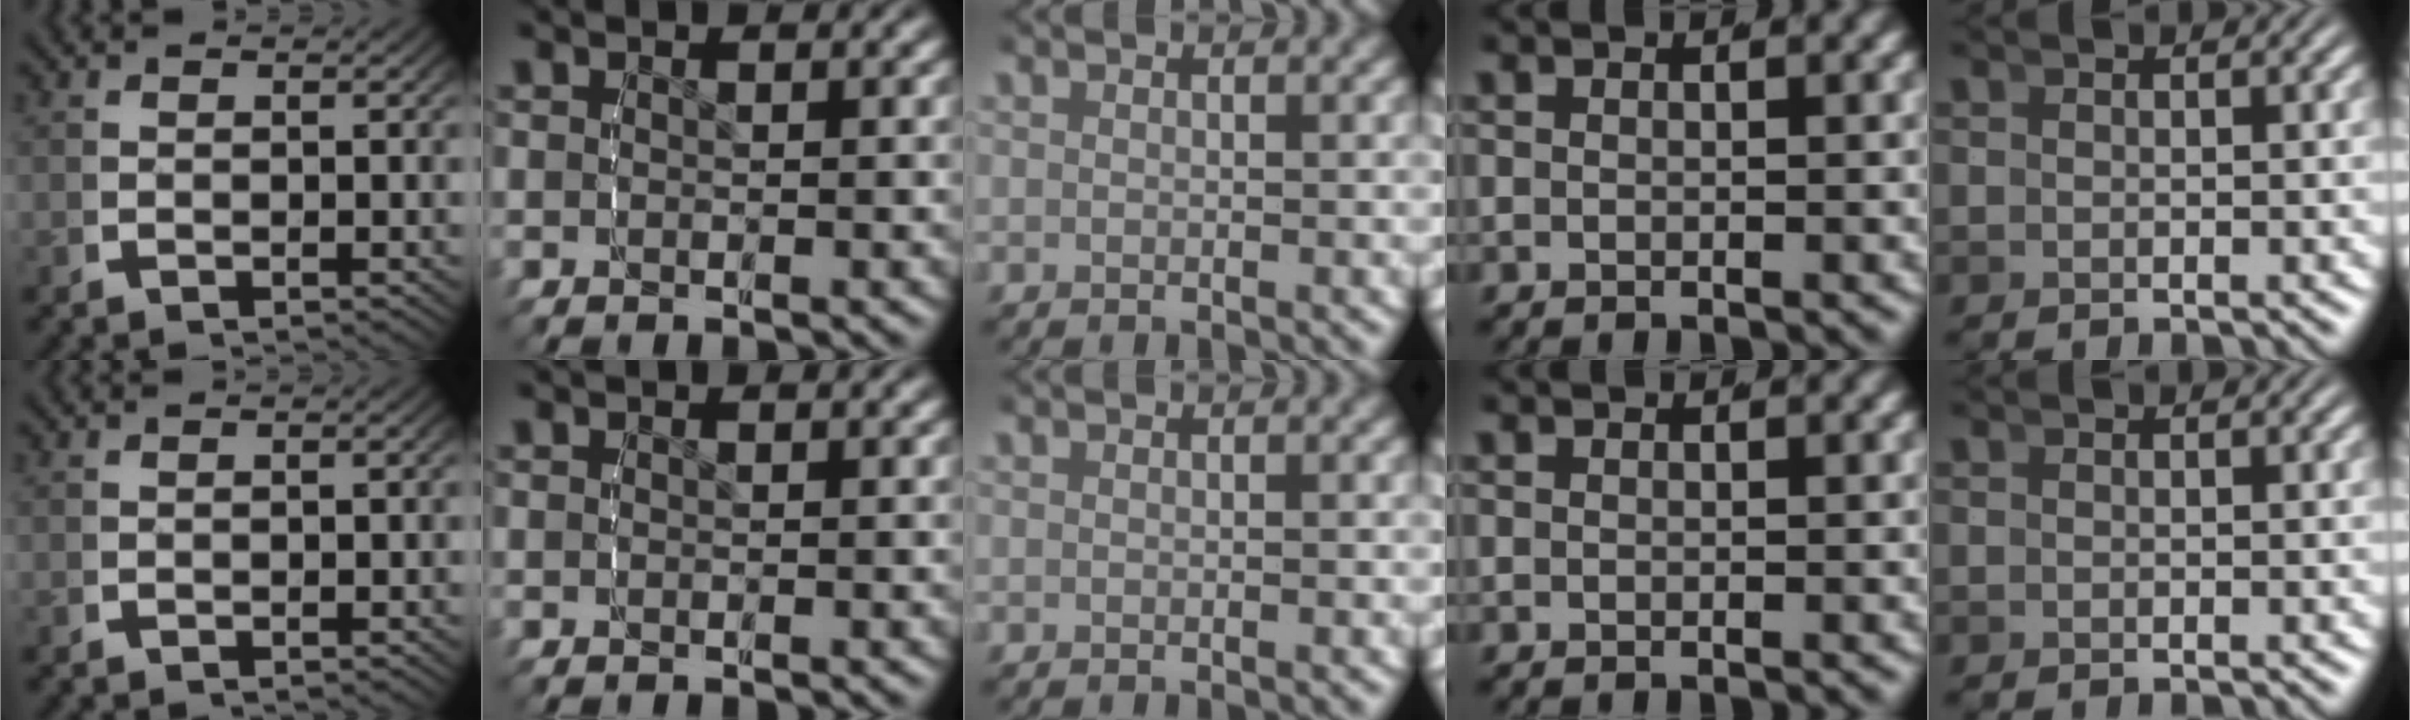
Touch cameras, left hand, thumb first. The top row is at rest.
{"thumb": {"total": 0.6, "force": [-0.4, 0.2, 0.4], "torque": [-0.002, 0.001, -0.008]}}